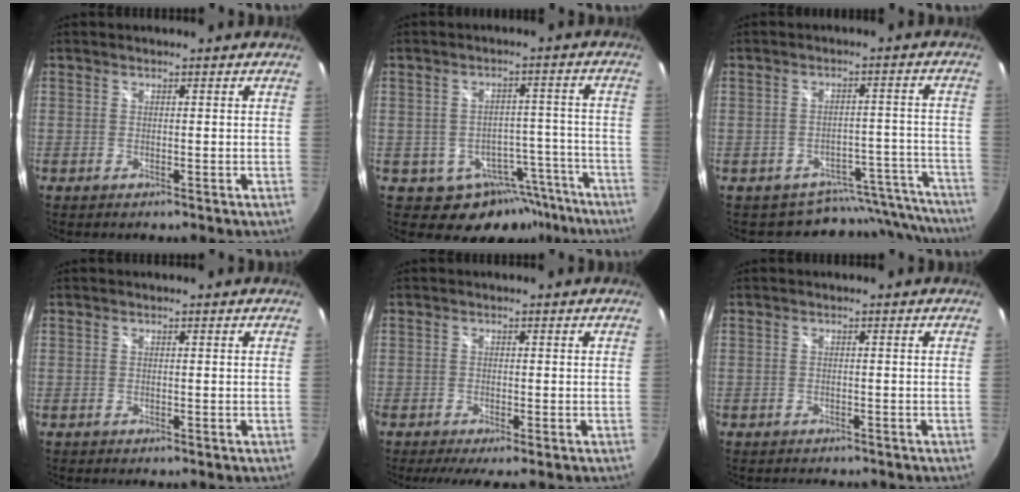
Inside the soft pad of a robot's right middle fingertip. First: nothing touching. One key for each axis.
{"total": 10.4, "fx": -6.9, "fy": 7.3, "fz": 2.6, "tx": -0.033, "ty": 0.035, "tz": -0.064}
{"total": 13.1, "fx": -12.1, "fy": 5.0, "fz": 0.4, "tx": 0.009, "ty": 0.050, "tz": -0.140}
{"total": 0.0}
{"total": 3.7, "fx": -2.8, "fy": 0.3, "fz": 2.5, "tx": -0.056, "ty": -0.021, "tz": -0.048}
{"total": 2.4, "fx": -2.1, "fy": 1.0, "fz": 0.6, "tx": -0.013, "ty": -0.007, "tz": -0.029}